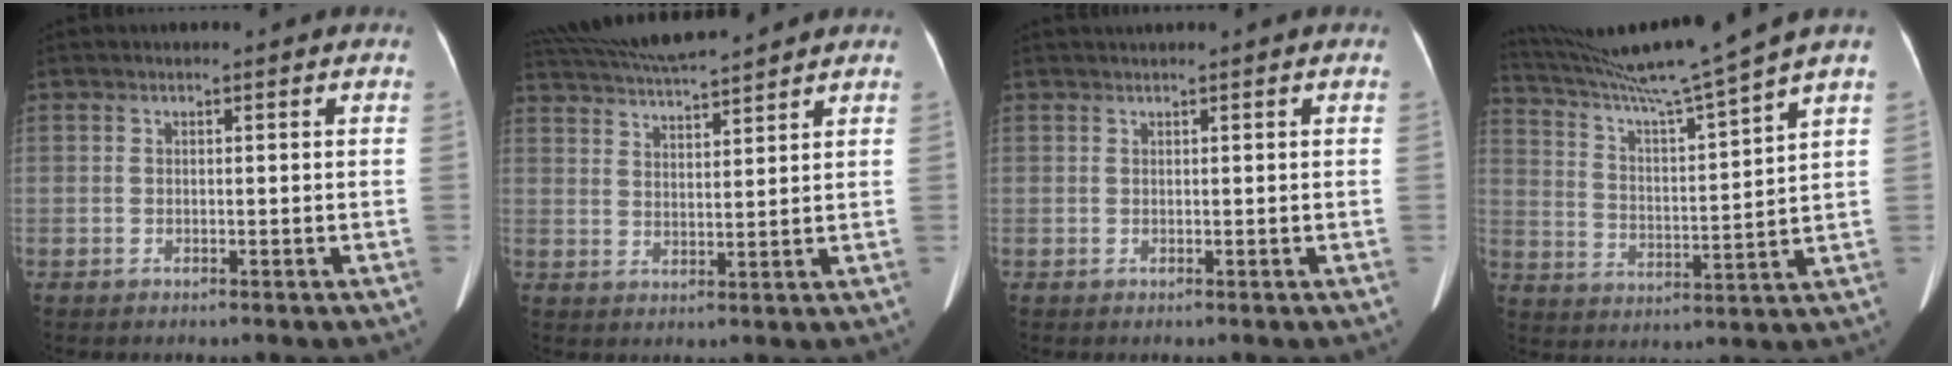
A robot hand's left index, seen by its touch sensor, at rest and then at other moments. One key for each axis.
{"total": 11.8, "fx": 10.9, "fy": 0.2, "fz": 4.6, "tx": -0.096, "ty": 0.021, "tz": 0.180}
{"total": 0.8, "fx": 0.6, "fy": -0.2, "fz": 0.4, "tx": -0.011, "ty": 0.011, "tz": 0.019}
{"total": 15.9, "fx": 13.6, "fy": -3.3, "fz": 7.6, "tx": -0.135, "ty": -0.027, "tz": 0.223}